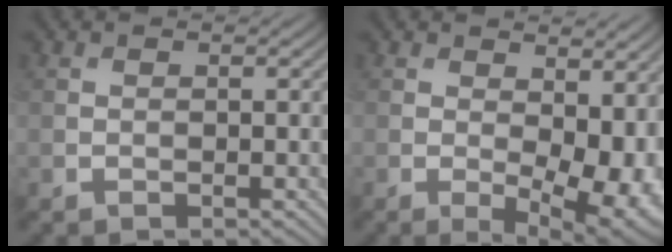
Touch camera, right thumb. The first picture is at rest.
{"total": 9.9, "force": [-0.3, 5.1, 8.5], "torque": [-0.117, -0.016, 0.014]}